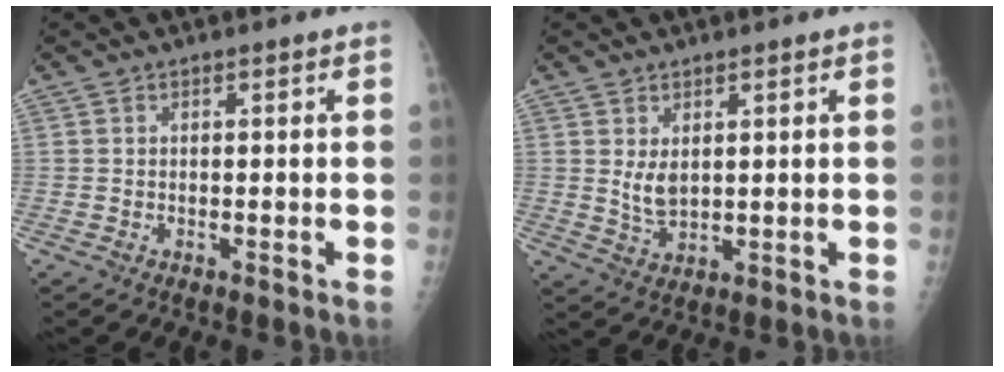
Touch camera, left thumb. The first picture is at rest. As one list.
[{"total": 3.9, "force": [1.2, 2.3, 2.9], "torque": [-0.044, -0.017, 0.031]}]